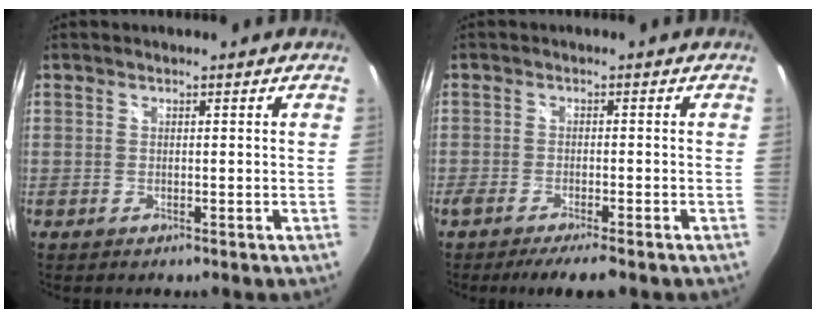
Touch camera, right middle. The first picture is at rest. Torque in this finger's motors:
{"motor_torque": [0.72, -0.63, 0.10, 0.04]}